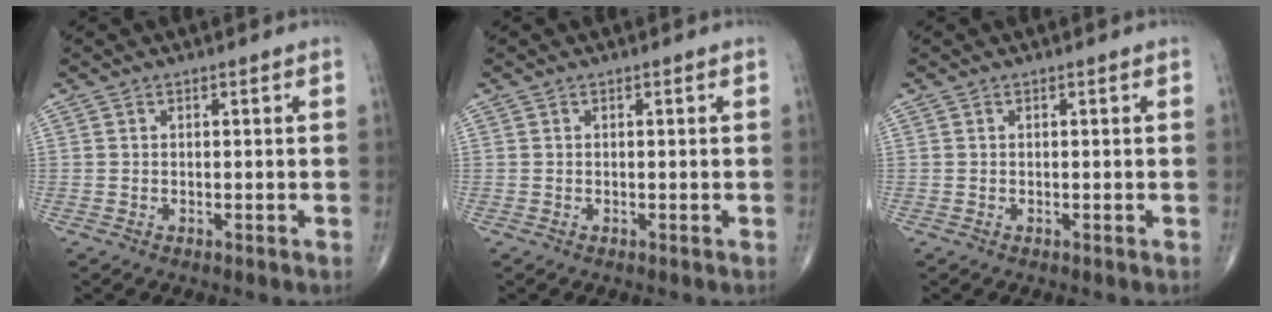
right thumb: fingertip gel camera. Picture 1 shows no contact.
{"total": 0.0}
{"total": 0.0}